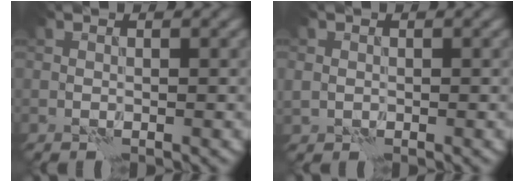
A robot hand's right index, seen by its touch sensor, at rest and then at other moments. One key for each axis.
{"total": 1.1, "fx": -0.1, "fy": 1.1, "fz": 0.3, "tx": -0.005, "ty": -0.003, "tz": -0.002}